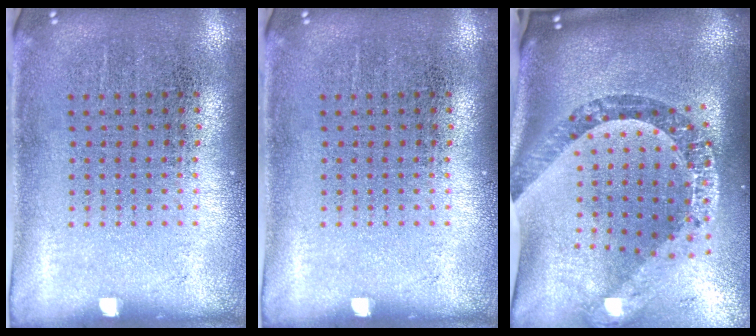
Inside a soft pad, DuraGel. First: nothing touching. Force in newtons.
{"total": 0.0}
{"total": 3.0, "press": 2.2, "slide": 2.0}